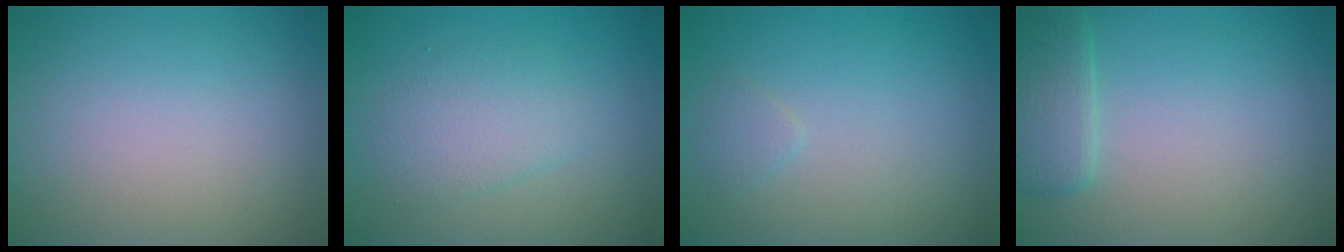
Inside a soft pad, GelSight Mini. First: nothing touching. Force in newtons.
{"total": 2.7, "press": 2.7, "slide": 0.1}
{"total": 0.9, "press": 0.9, "slide": 0.0}
{"total": 2.9, "press": 2.8, "slide": 0.2}